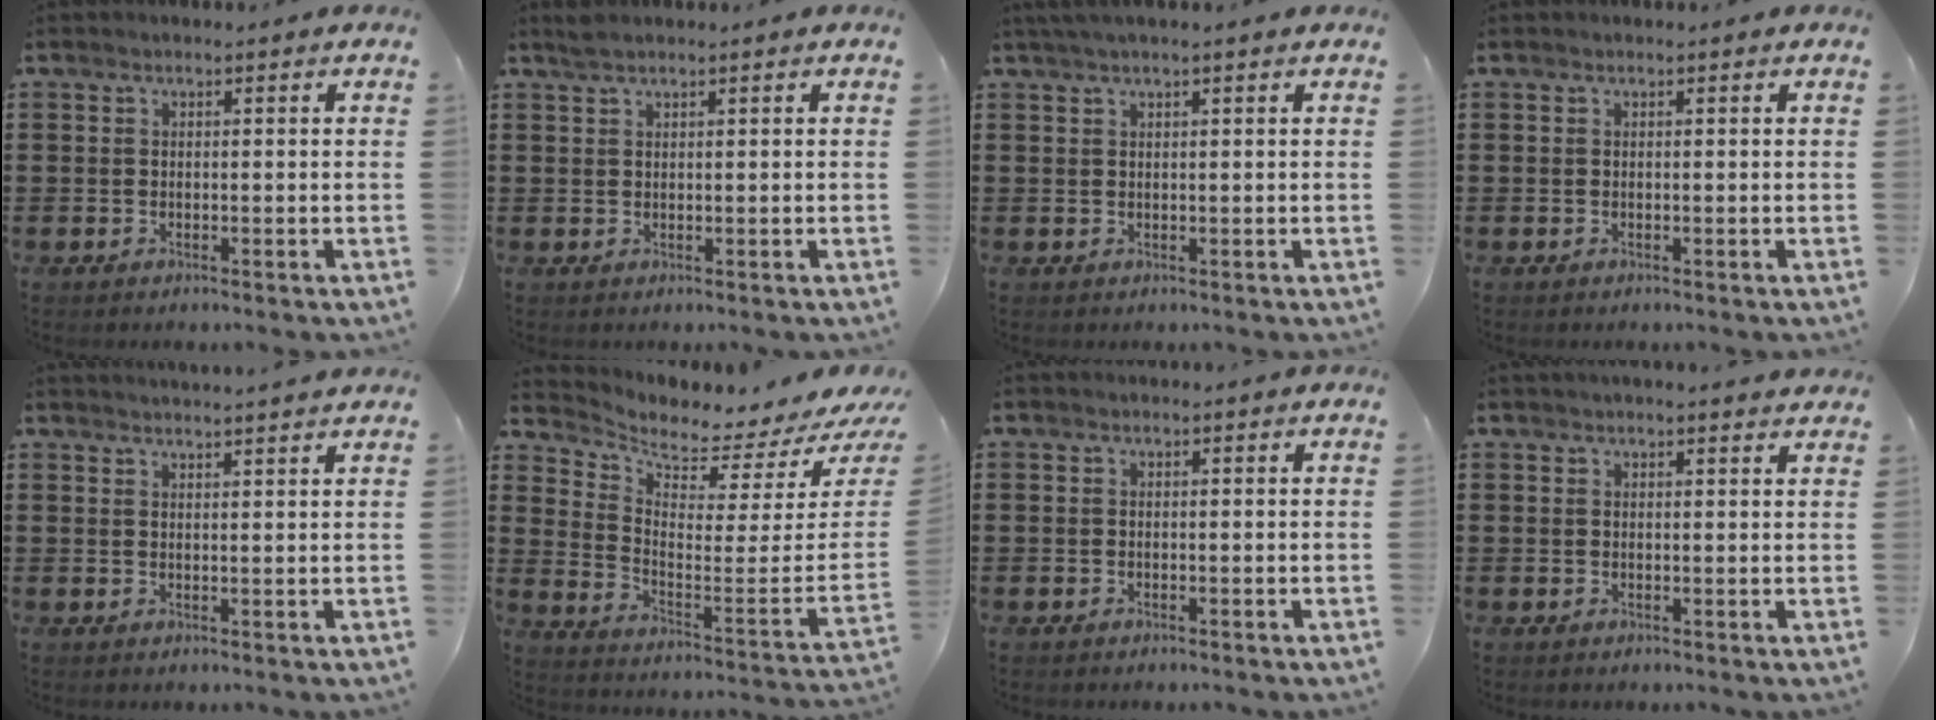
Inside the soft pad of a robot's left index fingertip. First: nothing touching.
{"total": 1.4, "force": [1.1, 0.2, 0.8], "torque": [-0.018, 0.001, 0.020]}
{"total": 1.4, "force": [1.0, -0.2, 0.9], "torque": [-0.018, -0.003, 0.020]}
{"total": 0.0}
{"total": 2.2, "force": [2.0, -0.7, 0.1], "torque": [-0.005, -0.007, 0.040]}
{"total": 2.6, "force": [2.5, 0.3, 0.6], "torque": [-0.029, -0.052, 0.037]}
{"total": 0.0}
{"total": 1.6, "force": [1.6, 0.3, 0.1], "torque": [-0.007, 0.000, 0.032]}